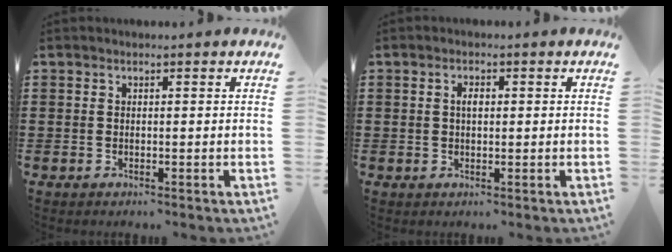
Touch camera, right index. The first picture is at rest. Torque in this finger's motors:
{"motor_torque": [0.48, -0.43, 0.24, 0.04]}